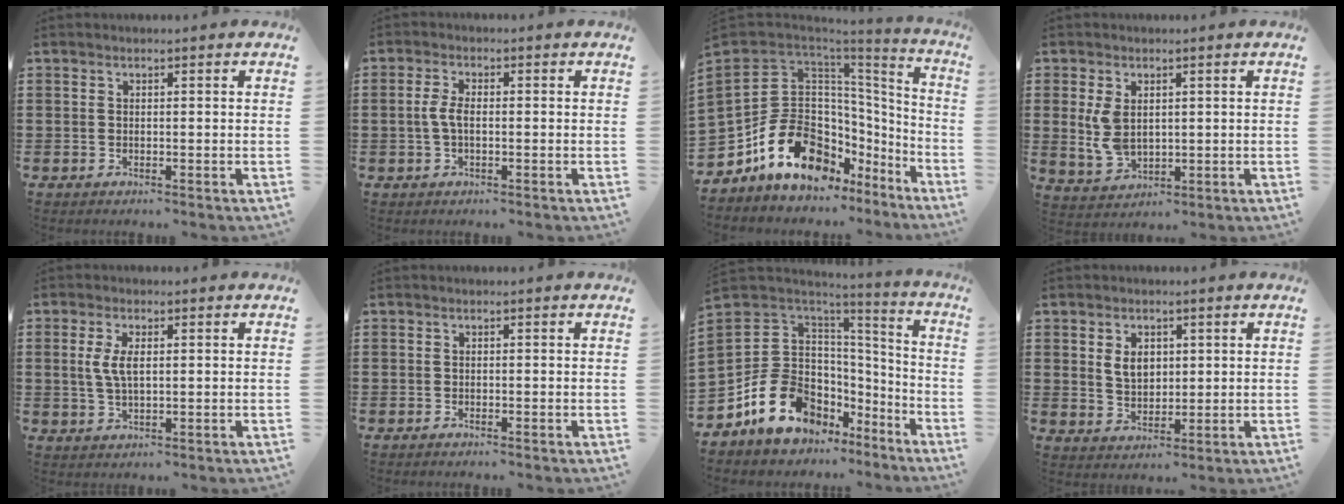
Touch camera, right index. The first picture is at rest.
{"total": 3.1, "force": [-0.3, 1.3, 2.8], "torque": [-0.074, -0.005, -0.013]}
{"total": 17.9, "force": [-6.6, 12.7, 10.8], "torque": [-0.218, 0.008, -0.114]}
{"total": 5.3, "force": [0.9, 3.4, 3.9], "torque": [-0.097, 0.003, 0.015]}
{"total": 4.2, "force": [0.7, 1.9, 3.7], "torque": [-0.084, 0.007, 0.008]}
{"total": 0.6, "force": [-0.6, -0.1, 0.1], "torque": [-0.004, -0.004, -0.011]}
{"total": 13.8, "force": [-6.7, 10.1, 6.7], "torque": [-0.154, 0.017, -0.118]}
{"total": 4.1, "force": [1.1, 2.9, 2.7], "torque": [-0.054, 0.009, 0.017]}